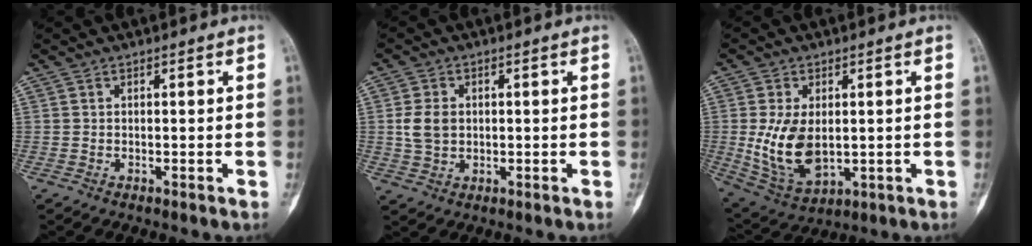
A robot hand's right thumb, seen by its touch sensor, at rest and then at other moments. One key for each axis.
{"total": 5.0, "fx": 0.4, "fy": 3.8, "fz": 3.2, "tx": -0.055, "ty": 0.001, "tz": 0.010}
{"total": 11.8, "fx": 0.0, "fy": 7.2, "fz": 9.4, "tx": -0.168, "ty": -0.011, "tz": 0.020}